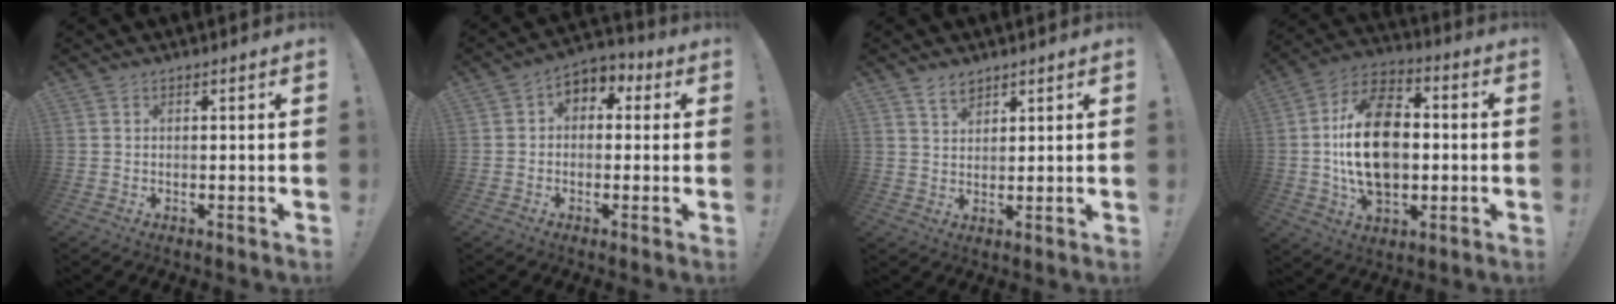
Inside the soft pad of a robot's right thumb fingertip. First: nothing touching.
{"total": 5.1, "force": [-0.4, 4.2, 2.9], "torque": [-0.033, 0.010, -0.004]}
{"total": 3.8, "force": [3.0, 1.7, 1.4], "torque": [-0.026, -0.015, 0.056]}
{"total": 21.8, "force": [-0.5, 14.3, 16.4], "torque": [-0.279, 0.012, -0.005]}